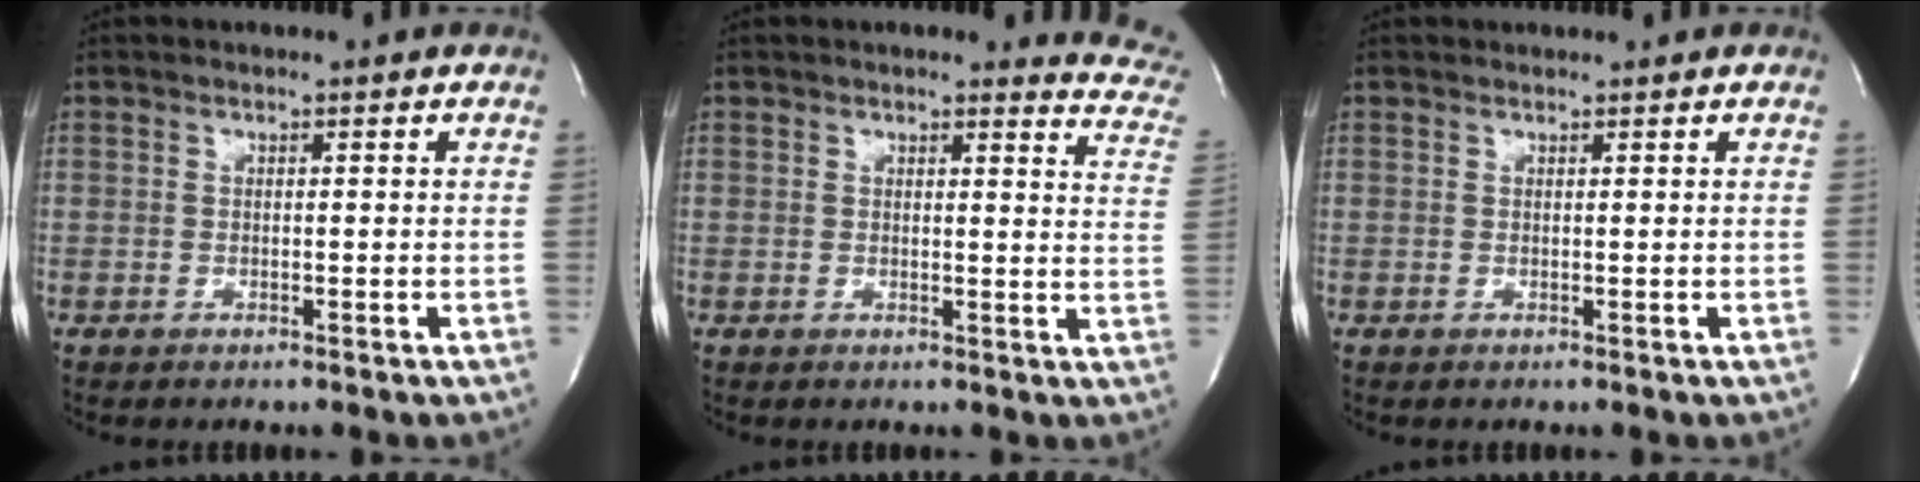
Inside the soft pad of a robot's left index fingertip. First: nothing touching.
{"total": 9.7, "force": [9.2, 1.5, 2.6], "torque": [0.001, -0.053, 0.064]}
{"total": 1.0, "force": [1.0, 0.1, 0.0], "torque": [-0.009, 0.009, 0.017]}